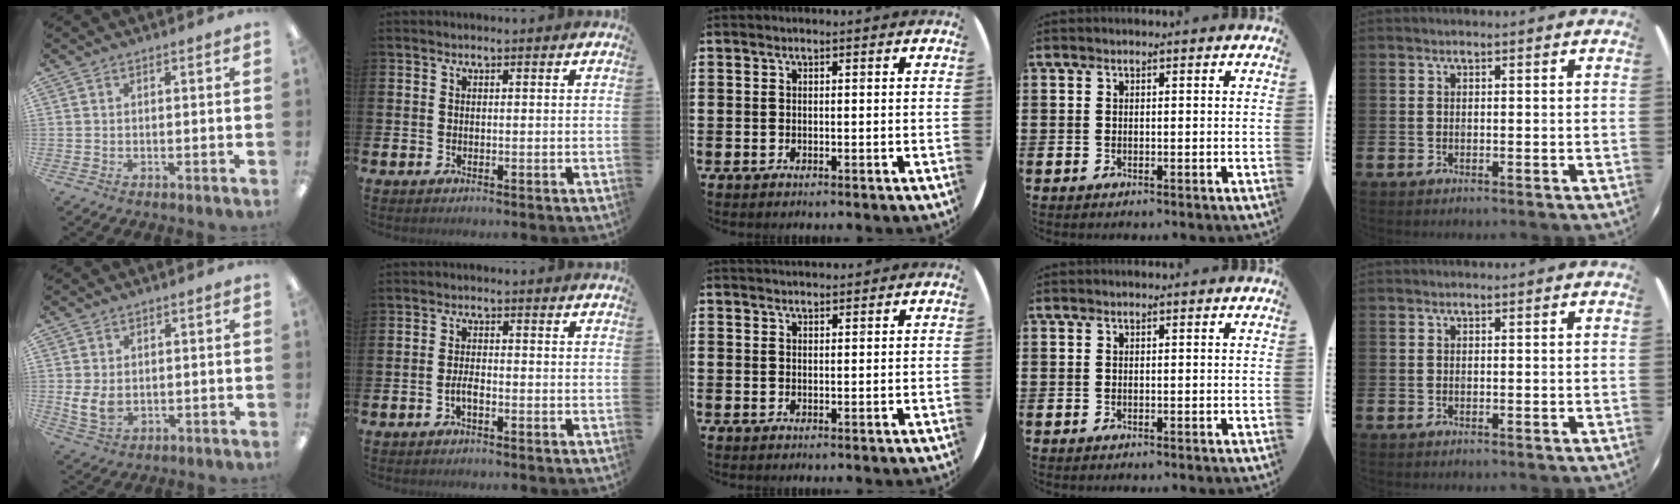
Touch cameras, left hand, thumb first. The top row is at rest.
{"thumb": {"total": 5.3, "force": [0.3, 3.8, 3.8], "torque": [-0.079, -0.004, 0.005]}, "index": {"total": 1.9, "force": [-0.8, 0.7, 1.5], "torque": [-0.027, 0.001, -0.016]}, "middle": {"total": 1.2, "force": [1.2, 0.1, -0.1], "torque": [0.000, 0.000, 0.023]}}